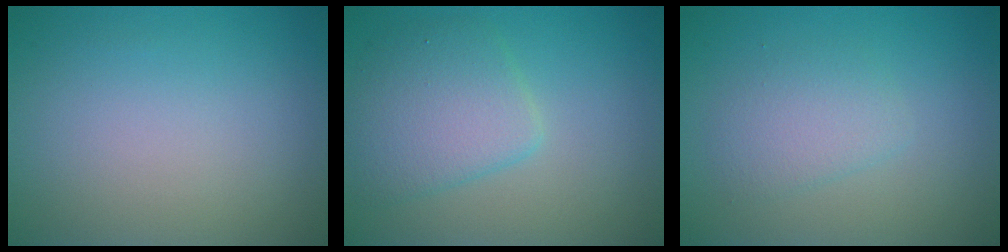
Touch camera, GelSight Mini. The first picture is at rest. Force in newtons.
{"total": 4.3, "press": 4.3, "slide": 0.2}
{"total": 2.3, "press": 2.3, "slide": 0.0}